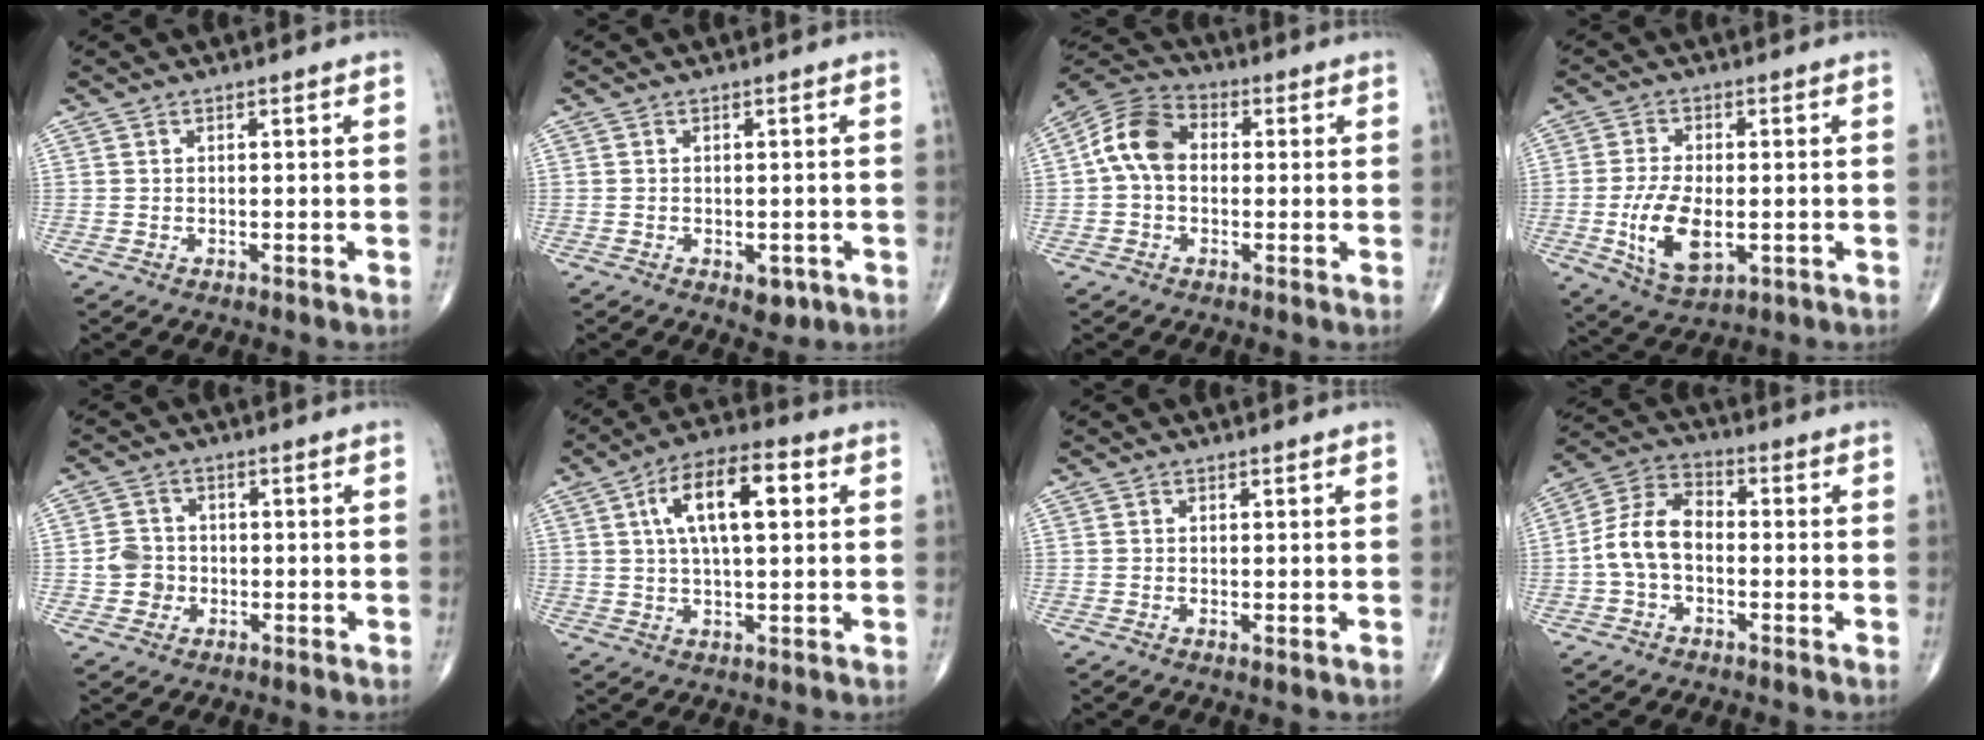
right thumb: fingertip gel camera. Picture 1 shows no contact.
{"total": 3.0, "force": [-1.2, 1.8, 2.1], "torque": [-0.013, 0.001, -0.010]}
{"total": 9.4, "force": [0.3, 6.9, 6.5], "torque": [-0.114, 0.029, -0.010]}
{"total": 10.5, "force": [-2.1, 5.3, 8.9], "torque": [-0.166, -0.007, -0.029]}
{"total": 4.2, "force": [-0.9, 3.9, 1.4], "torque": [-0.006, 0.009, -0.020]}
{"total": 13.0, "force": [3.3, 5.4, 11.3], "torque": [-0.185, 0.015, 0.049]}
{"total": 0.7, "force": [-0.1, 0.2, 0.6], "torque": [-0.013, -0.004, -0.004]}
{"total": 9.0, "force": [-1.4, 5.8, 6.7], "torque": [-0.123, 0.034, -0.041]}